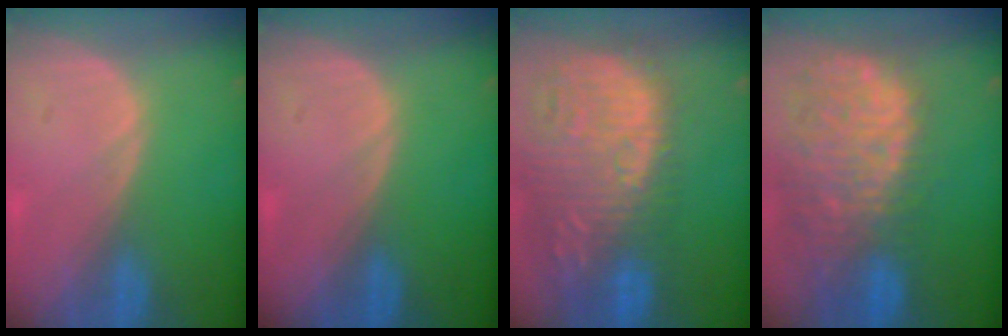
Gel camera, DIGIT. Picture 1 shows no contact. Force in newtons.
{"total": 0.0}
{"total": 15.8, "press": 13.2, "slide": 8.7}
{"total": 14.0, "press": 11.5, "slide": 8.0}